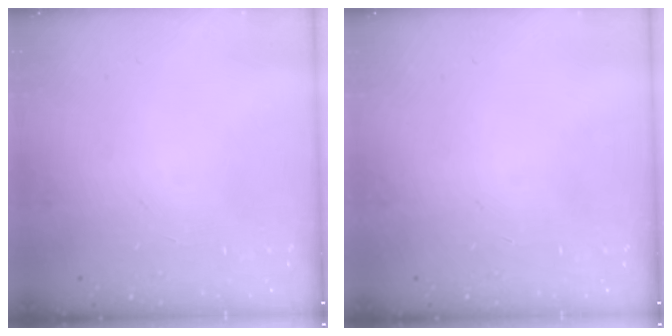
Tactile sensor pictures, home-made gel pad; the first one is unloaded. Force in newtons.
{"total": 0.0}